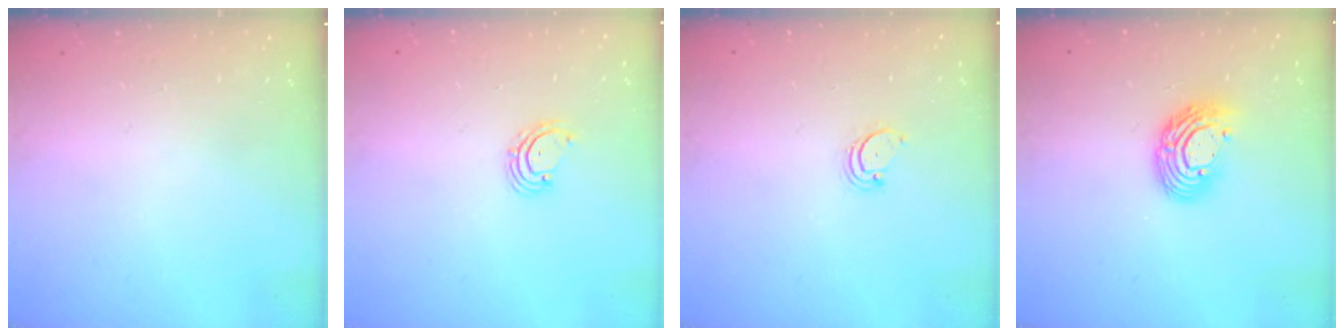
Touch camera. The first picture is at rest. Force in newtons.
{"total": 2.5, "press": 2.4, "slide": 0.4}
{"total": 2.6, "press": 2.5, "slide": 0.3}
{"total": 11.3, "press": 11.2, "slide": 1.1}